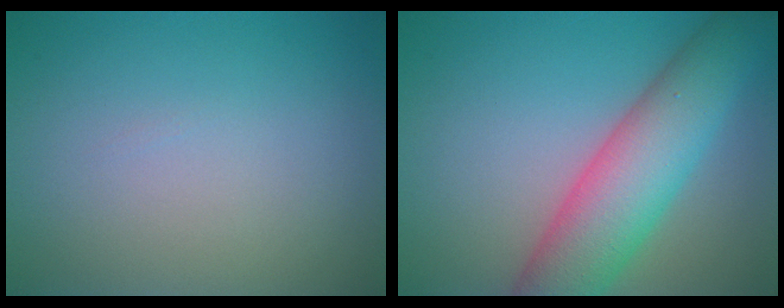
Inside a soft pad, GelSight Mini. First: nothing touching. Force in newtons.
{"total": 8.4, "press": 8.4, "slide": 0.5}